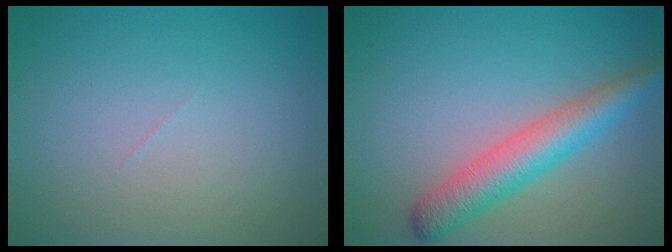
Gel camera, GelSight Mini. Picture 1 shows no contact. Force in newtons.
{"total": 4.9, "press": 4.9, "slide": 0.1}